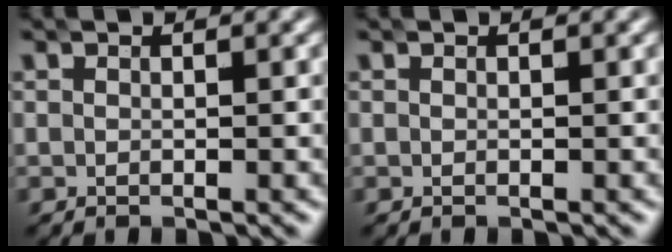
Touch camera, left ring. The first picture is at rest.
{"total": 0.0}